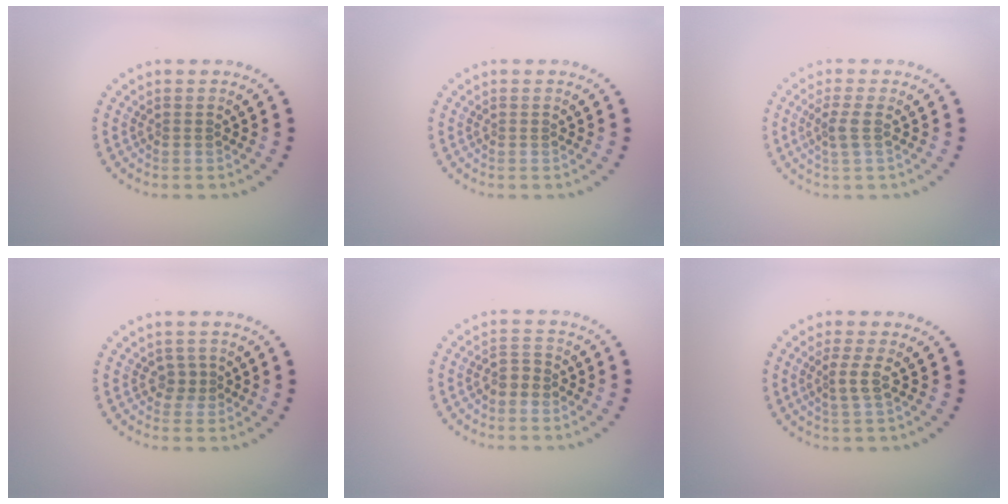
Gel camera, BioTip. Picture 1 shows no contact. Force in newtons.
{"total": 0.0}
{"total": 1.6, "press": 1.3, "slide": 1.0}
{"total": 1.2, "press": 1.1, "slide": 0.5}
{"total": 1.6, "press": 1.4, "slide": 0.7}
{"total": 1.7, "press": 1.2, "slide": 1.2}